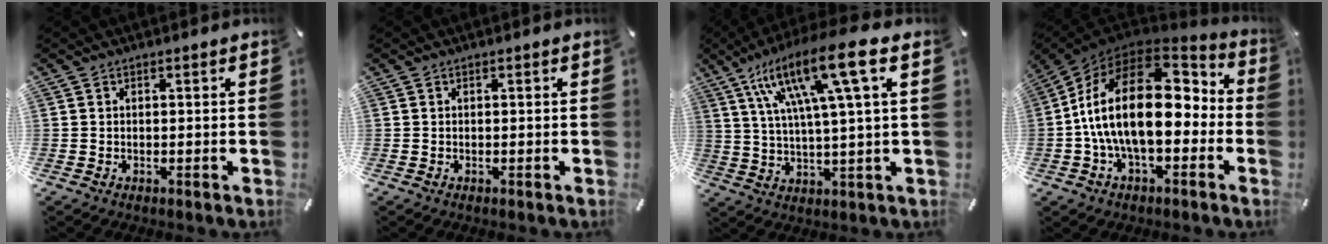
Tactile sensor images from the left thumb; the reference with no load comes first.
{"total": 0.0}
{"total": 18.1, "force": [7.7, 3.0, 16.1], "torque": [-0.318, -0.024, 0.111]}
{"total": 24.1, "force": [0.5, 13.5, 20.0], "torque": [-0.386, 0.003, 0.012]}